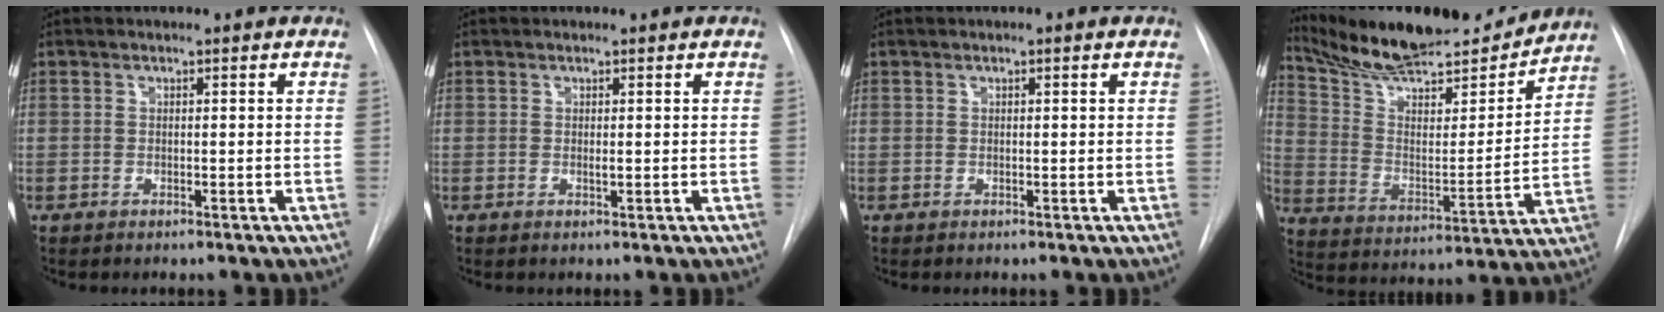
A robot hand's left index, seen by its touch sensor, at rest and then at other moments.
{"total": 0.6, "force": [0.3, 0.1, 0.5], "torque": [-0.009, -0.001, 0.004]}
{"total": 0.7, "force": [0.4, 0.0, 0.6], "torque": [-0.008, 0.002, 0.004]}
{"total": 22.2, "force": [20.2, 3.6, 8.6], "torque": [-0.140, -0.013, 0.318]}